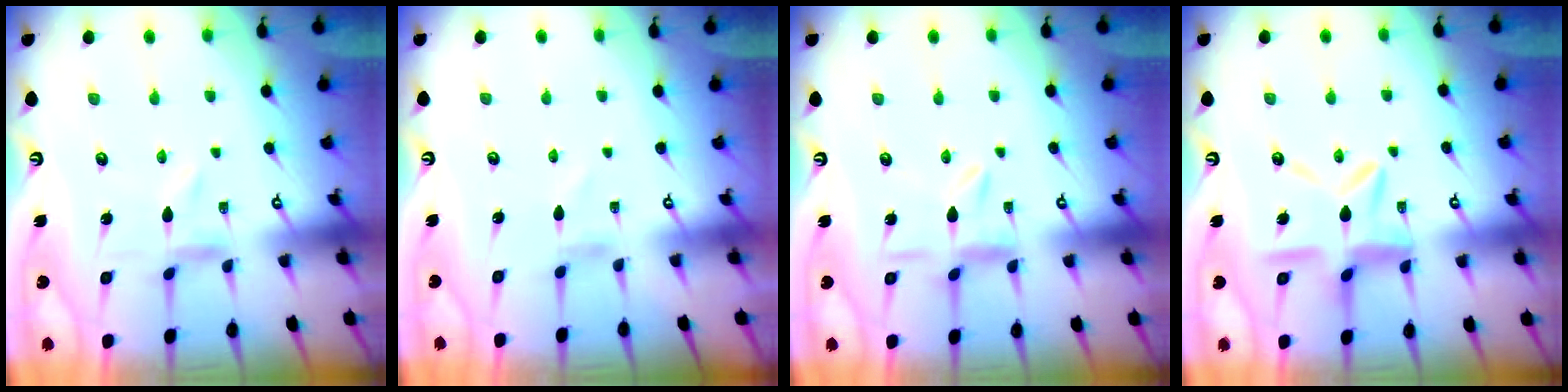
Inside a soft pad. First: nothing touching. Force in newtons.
{"total": 0.5, "press": 0.5, "slide": 0.2}
{"total": 2.4, "press": 2.4, "slide": 0.3}
{"total": 9.9, "press": 9.8, "slide": 0.8}